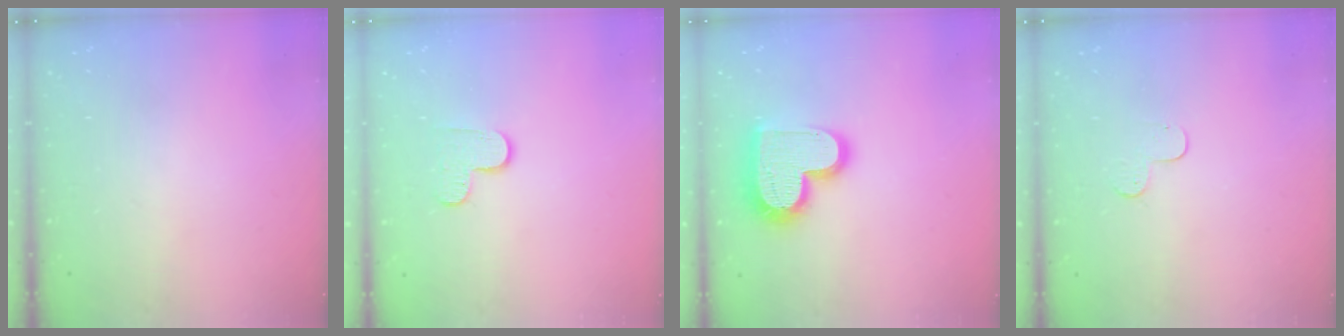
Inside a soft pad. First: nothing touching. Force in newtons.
{"total": 6.6, "press": 6.5, "slide": 0.6}
{"total": 17.1, "press": 17.0, "slide": 1.2}
{"total": 4.4, "press": 4.4, "slide": 0.5}